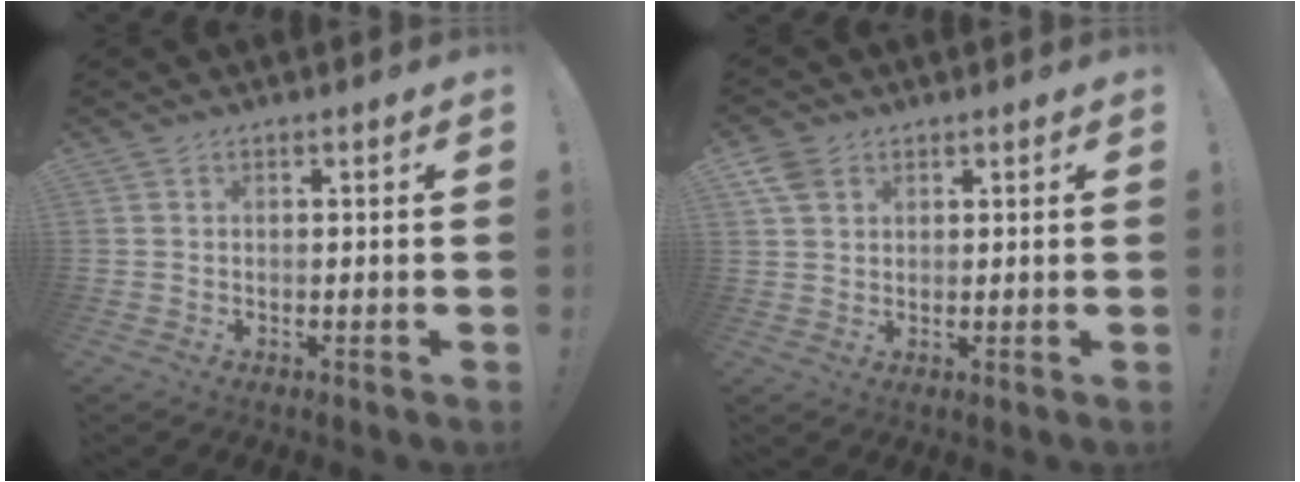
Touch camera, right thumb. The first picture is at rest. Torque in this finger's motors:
{"motor_torque": [0.26, -0.11, 0.31, 0.22, -0.01]}